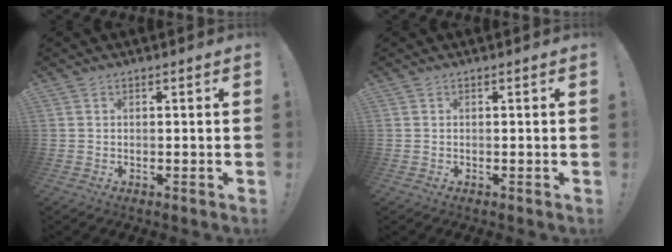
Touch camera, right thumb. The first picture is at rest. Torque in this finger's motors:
{"motor_torque": [-0.15, -0.03, -0.06, 0.10, 0.02]}